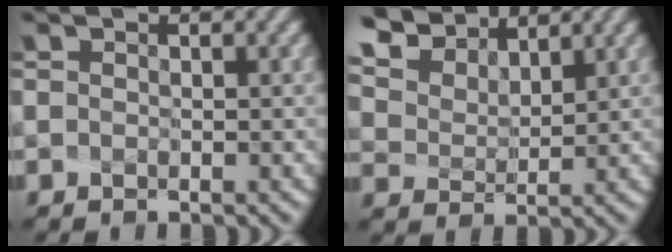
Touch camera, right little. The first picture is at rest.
{"total": 7.1, "force": [6.0, 3.2, 2.1], "torque": [-0.093, 0.006, 0.121]}